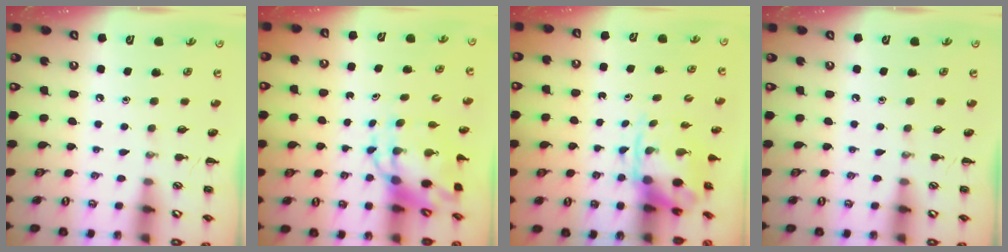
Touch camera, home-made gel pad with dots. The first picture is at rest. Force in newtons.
{"total": 6.8, "press": 6.5, "slide": 2.1}
{"total": 3.6, "press": 3.5, "slide": 0.8}
{"total": 0.0}